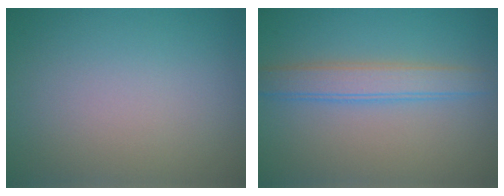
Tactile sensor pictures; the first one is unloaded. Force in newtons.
{"total": 3.2, "press": 3.2, "slide": 0.1}